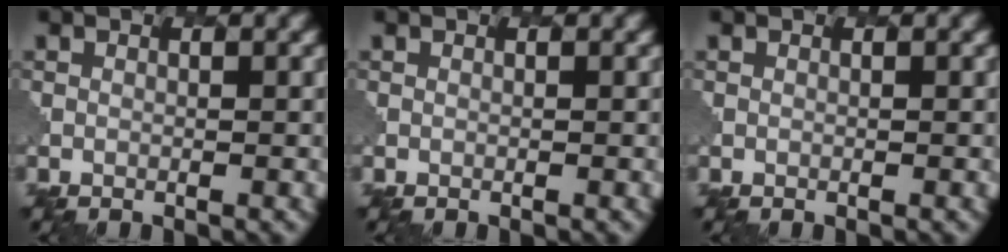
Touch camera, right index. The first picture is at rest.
{"total": 0.0}
{"total": 0.0}